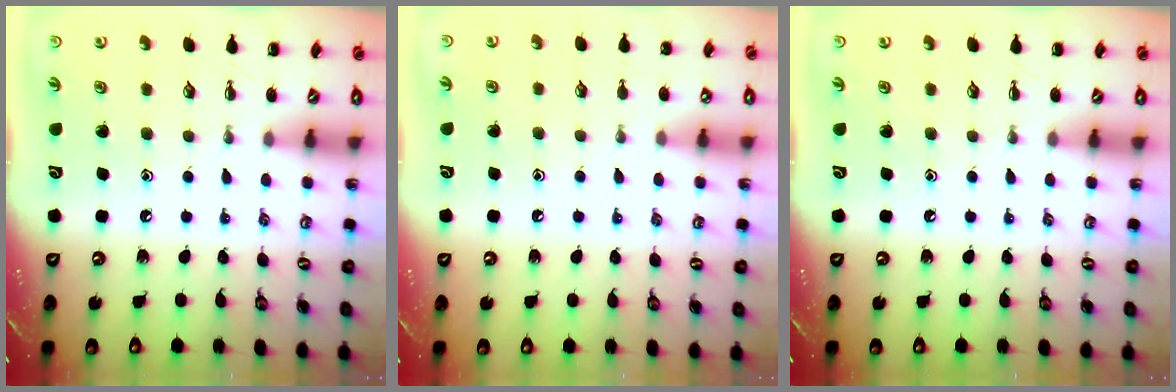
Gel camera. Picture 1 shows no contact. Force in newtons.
{"total": 5.3, "press": 5.0, "slide": 1.9}
{"total": 0.0}